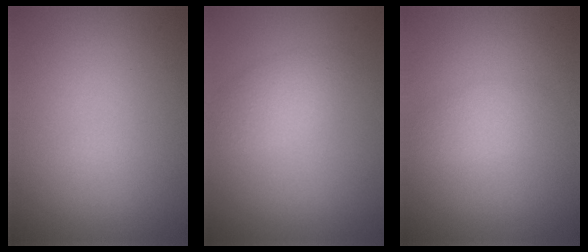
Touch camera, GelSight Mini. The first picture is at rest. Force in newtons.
{"total": 2.2, "press": 2.2, "slide": 0.1}
{"total": 1.6, "press": 1.6, "slide": 0.1}